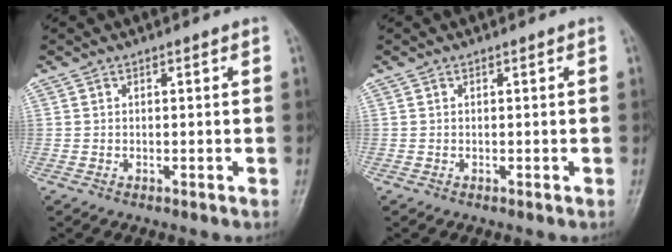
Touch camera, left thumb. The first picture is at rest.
{"total": 0.0}